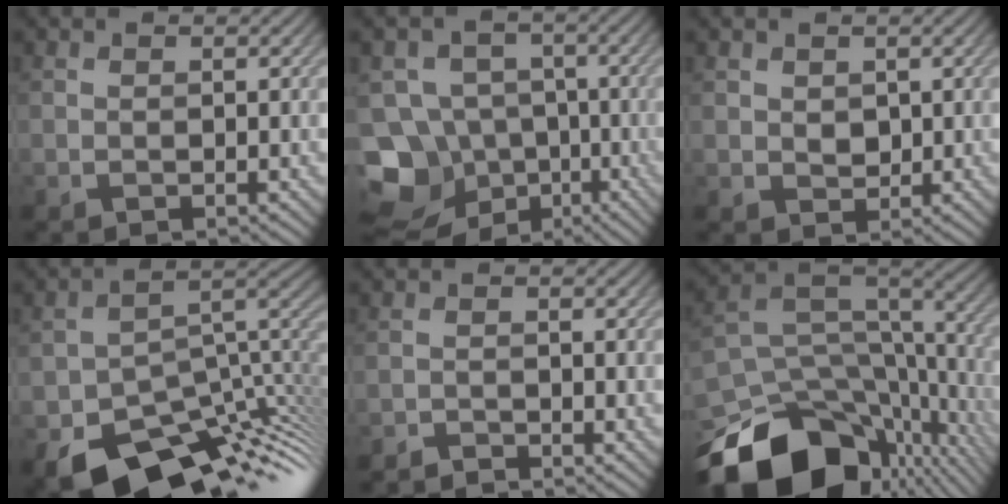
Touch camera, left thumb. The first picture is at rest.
{"total": 13.3, "force": [-6.0, 10.8, 5.0], "torque": [-0.149, -0.010, -0.102]}
{"total": 2.0, "force": [0.8, 1.7, 0.9], "torque": [-0.026, -0.004, 0.012]}
{"total": 13.7, "force": [-7.5, 8.3, 7.9], "torque": [-0.136, -0.041, -0.098]}
{"total": 2.2, "force": [-2.2, 0.1, 0.3], "torque": [-0.005, -0.002, -0.044]}
{"total": 17.6, "force": [-9.8, 10.2, 10.5], "torque": [-0.236, -0.044, -0.142]}